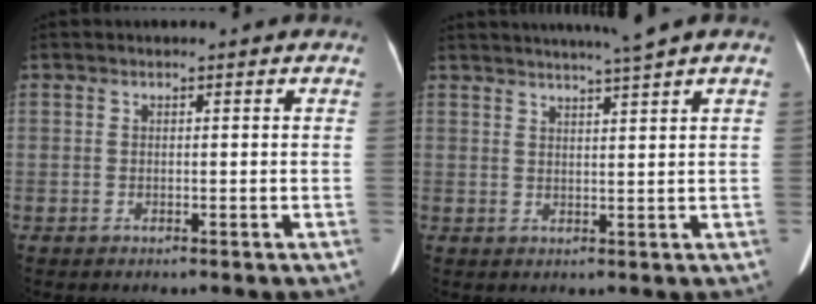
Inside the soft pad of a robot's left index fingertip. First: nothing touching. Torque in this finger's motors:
{"motor_torque": [-0.44, -1.07, 0.01, -0.03]}